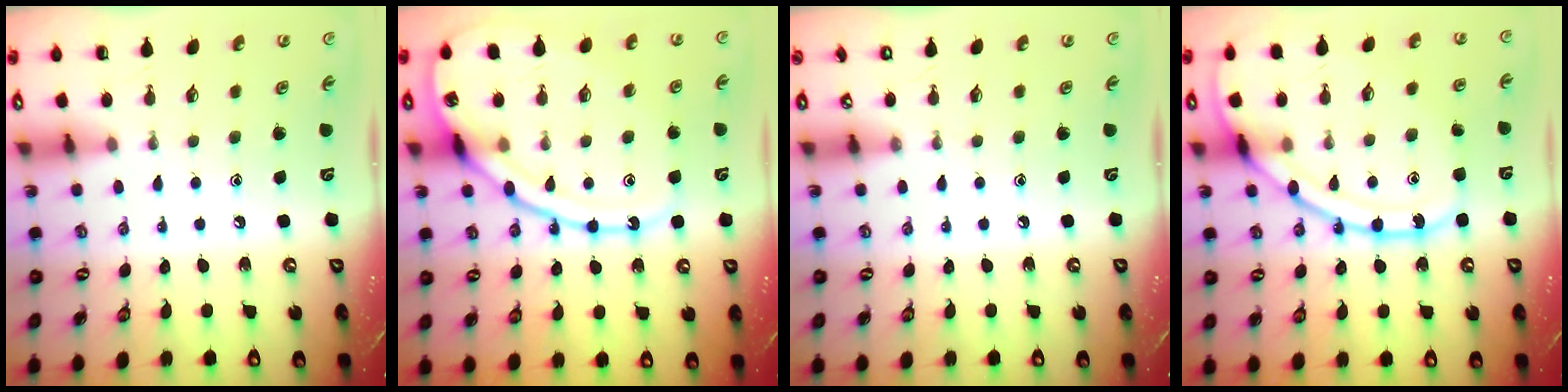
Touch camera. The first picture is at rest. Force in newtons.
{"total": 16.4, "press": 16.3, "slide": 1.6}
{"total": 0.0}
{"total": 16.6, "press": 16.5, "slide": 1.4}